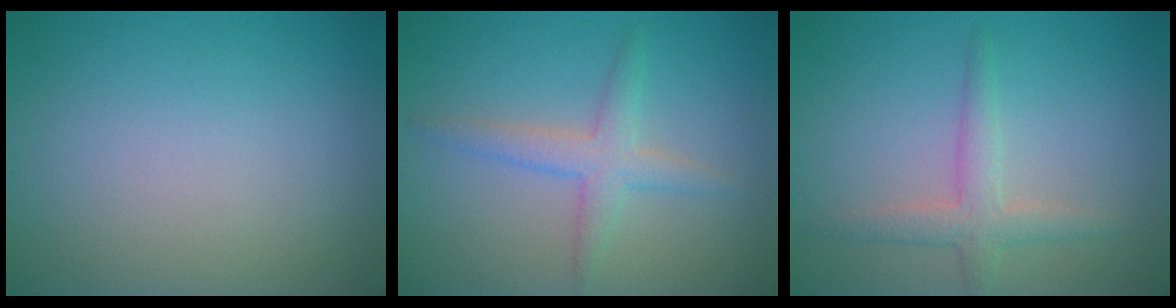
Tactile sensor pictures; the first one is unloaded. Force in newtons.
{"total": 2.7, "press": 2.7, "slide": 0.1}
{"total": 2.6, "press": 2.6, "slide": 0.0}